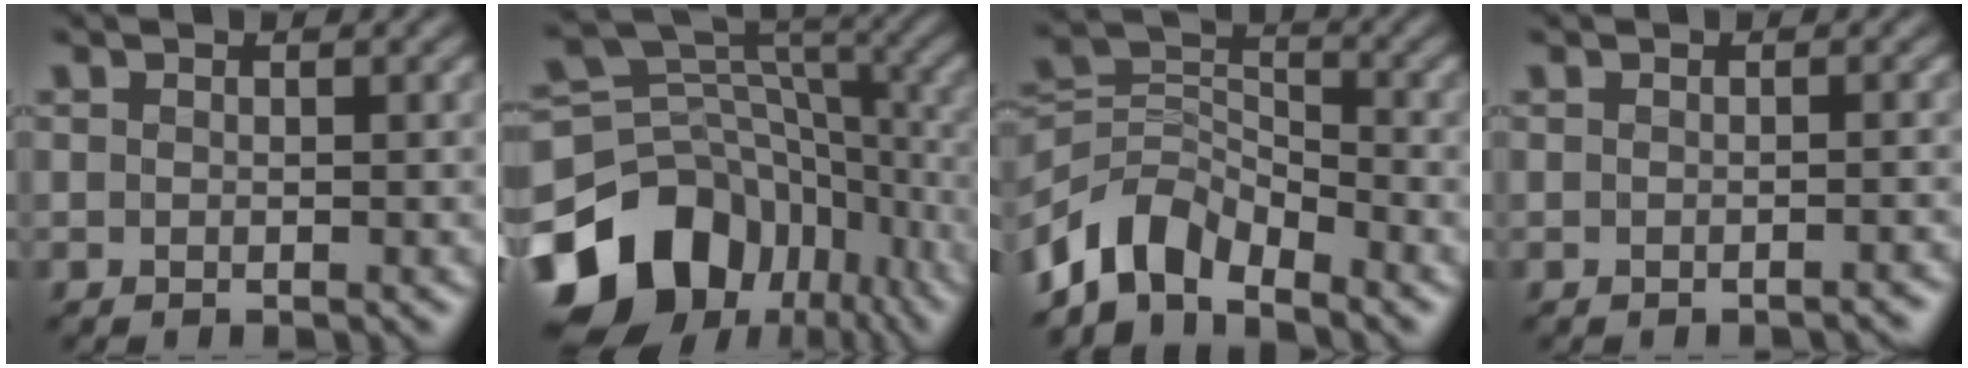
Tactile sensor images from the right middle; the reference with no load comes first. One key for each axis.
{"total": 15.4, "fx": -8.4, "fy": 10.9, "fz": 6.8, "tx": -0.162, "ty": 0.009, "tz": -0.142}
{"total": 5.5, "fx": -4.5, "fy": 2.5, "fz": 2.0, "tx": -0.033, "ty": 0.002, "tz": -0.094}
{"total": 0.9, "fx": -0.7, "fy": 0.2, "fz": 0.4, "tx": -0.010, "ty": -0.003, "tz": -0.008}